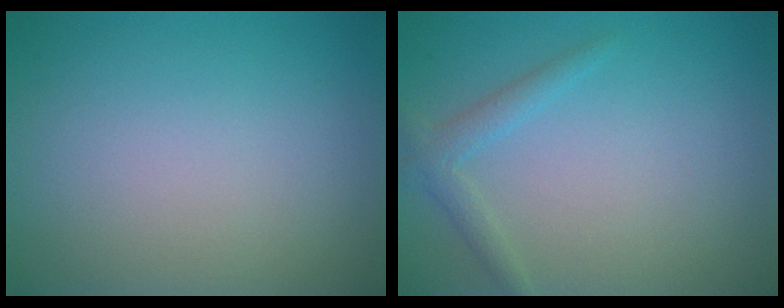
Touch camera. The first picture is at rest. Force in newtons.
{"total": 1.7, "press": 1.7, "slide": 0.1}